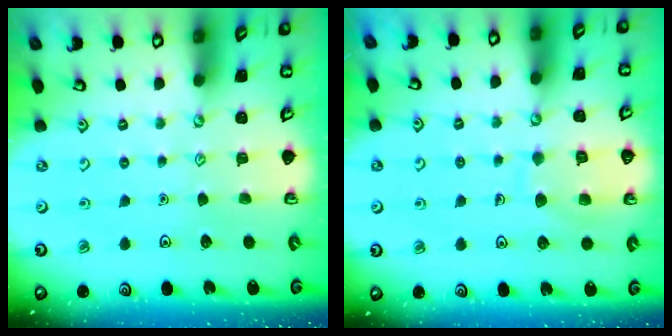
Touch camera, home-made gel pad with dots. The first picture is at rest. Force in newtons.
{"total": 9.1, "press": 9.1, "slide": 0.7}